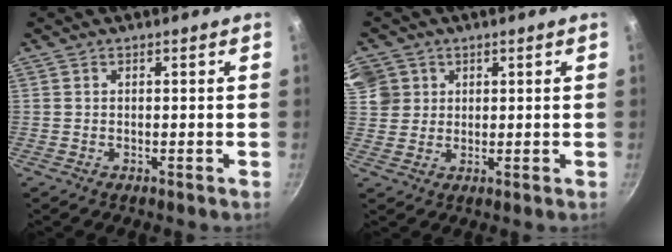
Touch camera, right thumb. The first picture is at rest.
{"total": 8.6, "force": [3.4, 7.5, 2.3], "torque": [-0.034, 0.004, 0.069]}